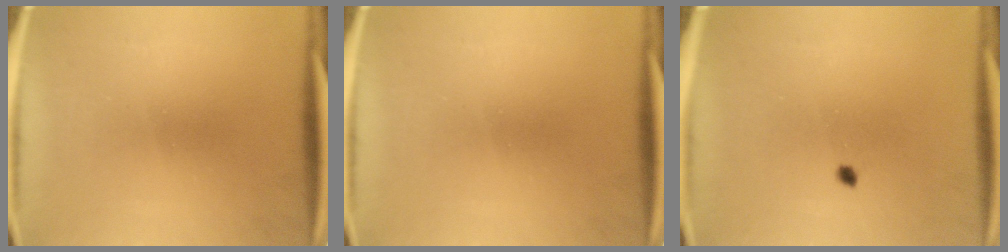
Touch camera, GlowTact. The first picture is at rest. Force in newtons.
{"total": 0.0}
{"total": 0.8}